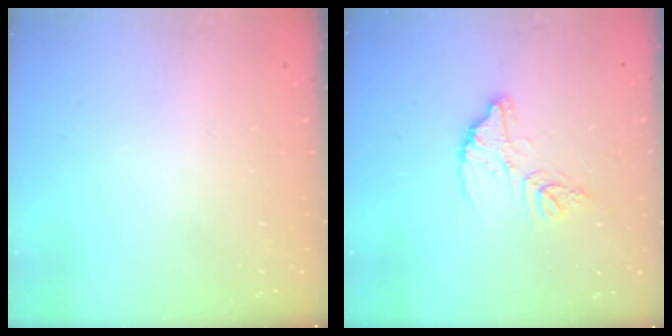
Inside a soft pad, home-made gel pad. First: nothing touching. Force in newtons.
{"total": 11.5, "press": 11.4, "slide": 0.9}